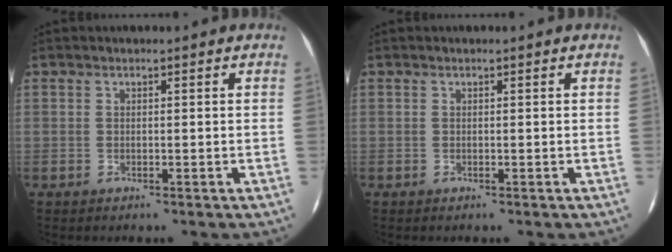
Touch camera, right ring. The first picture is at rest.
{"total": 0.0}